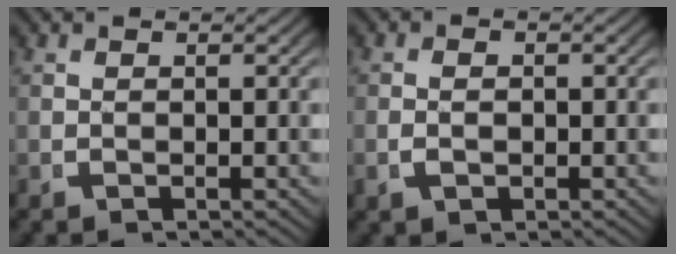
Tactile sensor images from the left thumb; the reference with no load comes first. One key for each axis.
{"total": 1.5, "fx": -0.5, "fy": 1.0, "fz": 1.0, "tx": -0.027, "ty": -0.004, "tz": -0.005}